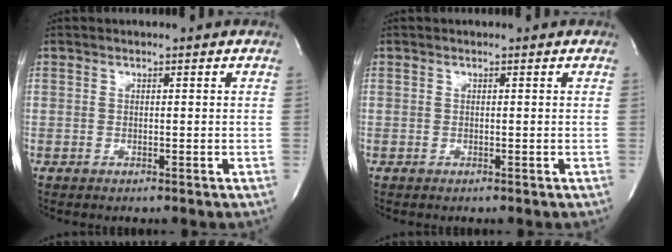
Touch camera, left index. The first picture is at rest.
{"total": 0.0}